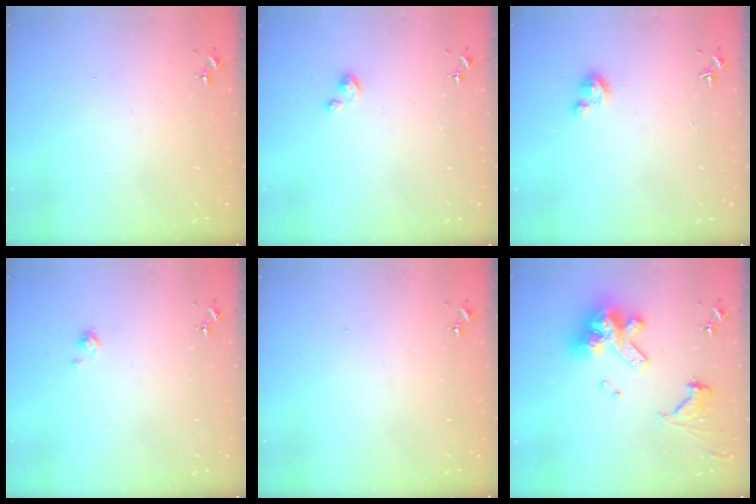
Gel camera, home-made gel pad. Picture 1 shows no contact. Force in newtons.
{"total": 2.1, "press": 2.1, "slide": 0.1}
{"total": 4.5, "press": 4.5, "slide": 0.4}
{"total": 2.4, "press": 2.4, "slide": 0.3}
{"total": 0.0}
{"total": 18.7, "press": 18.5, "slide": 2.2}